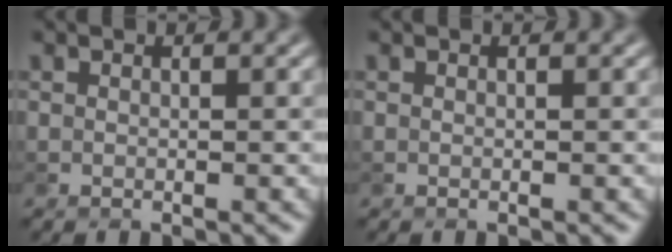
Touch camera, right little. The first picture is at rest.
{"total": 0.0}